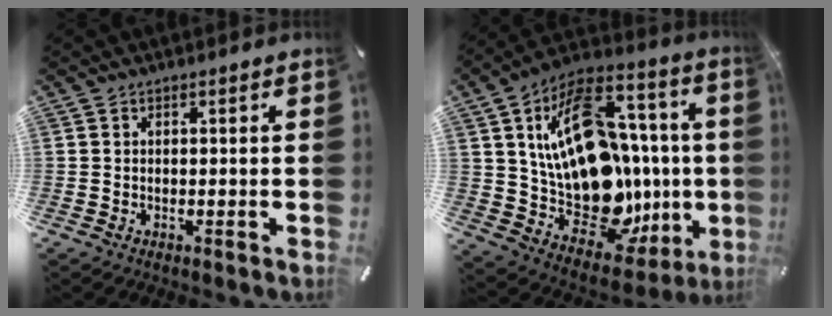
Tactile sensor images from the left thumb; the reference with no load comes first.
{"total": 25.4, "force": [0.8, 16.8, 19.1], "torque": [-0.323, -0.043, 0.035]}